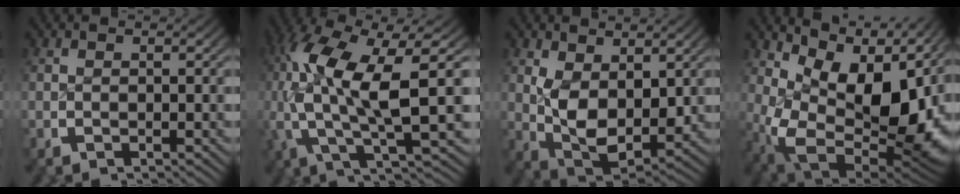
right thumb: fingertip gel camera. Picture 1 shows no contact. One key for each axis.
{"total": 12.4, "fx": 0.8, "fy": 5.5, "fz": 11.1, "tx": -0.231, "ty": -0.022, "tz": 0.022}
{"total": 7.5, "fx": -0.3, "fy": 5.1, "fz": 5.5, "tx": -0.138, "ty": -0.048, "tz": 0.018}
{"total": 19.5, "fx": -0.3, "fy": 12.1, "fz": 15.3, "tx": -0.263, "ty": -0.062, "tz": 0.029}